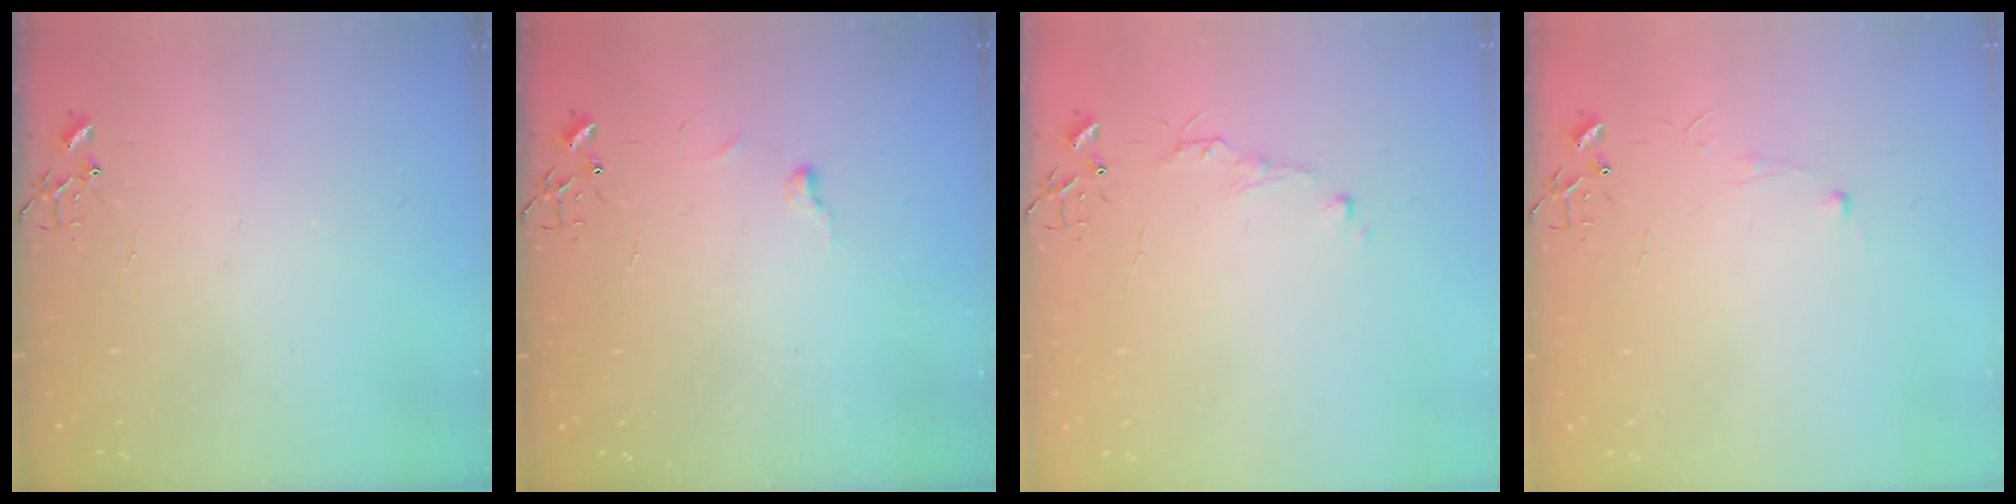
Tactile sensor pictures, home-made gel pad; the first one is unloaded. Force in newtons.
{"total": 3.8, "press": 3.8, "slide": 0.5}
{"total": 5.0, "press": 5.0, "slide": 0.6}
{"total": 3.9, "press": 3.8, "slide": 0.4}